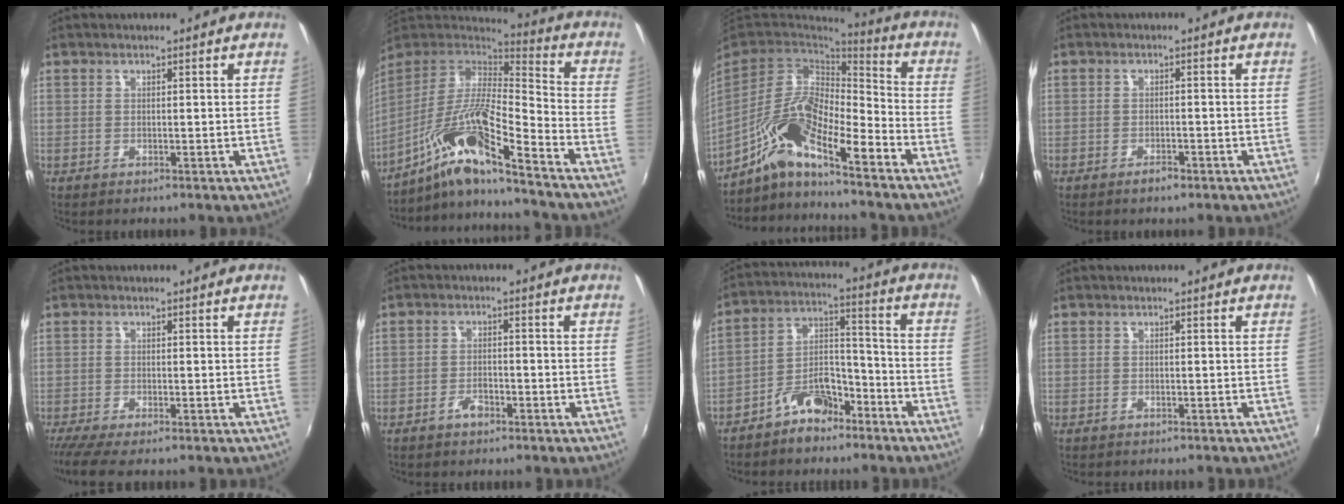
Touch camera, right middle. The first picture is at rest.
{"total": 14.5, "force": [-10.2, 0.2, 10.4], "torque": [-0.175, -0.017, -0.202]}
{"total": 13.1, "force": [-8.8, 3.1, 9.2], "torque": [-0.173, -0.002, -0.176]}
{"total": 2.0, "force": [-1.5, 0.8, 1.0], "torque": [-0.020, -0.001, -0.025]}
{"total": 4.4, "force": [-3.6, 0.1, 2.5], "torque": [-0.058, -0.024, -0.067]}
{"total": 2.7, "force": [-2.0, 1.2, 1.4], "torque": [-0.032, 0.002, -0.036]}
{"total": 9.3, "force": [-6.7, 4.5, 4.6], "torque": [-0.083, 0.036, -0.114]}
{"total": 1.2, "force": [-1.1, 0.4, 0.3], "torque": [-0.010, -0.005, -0.015]}